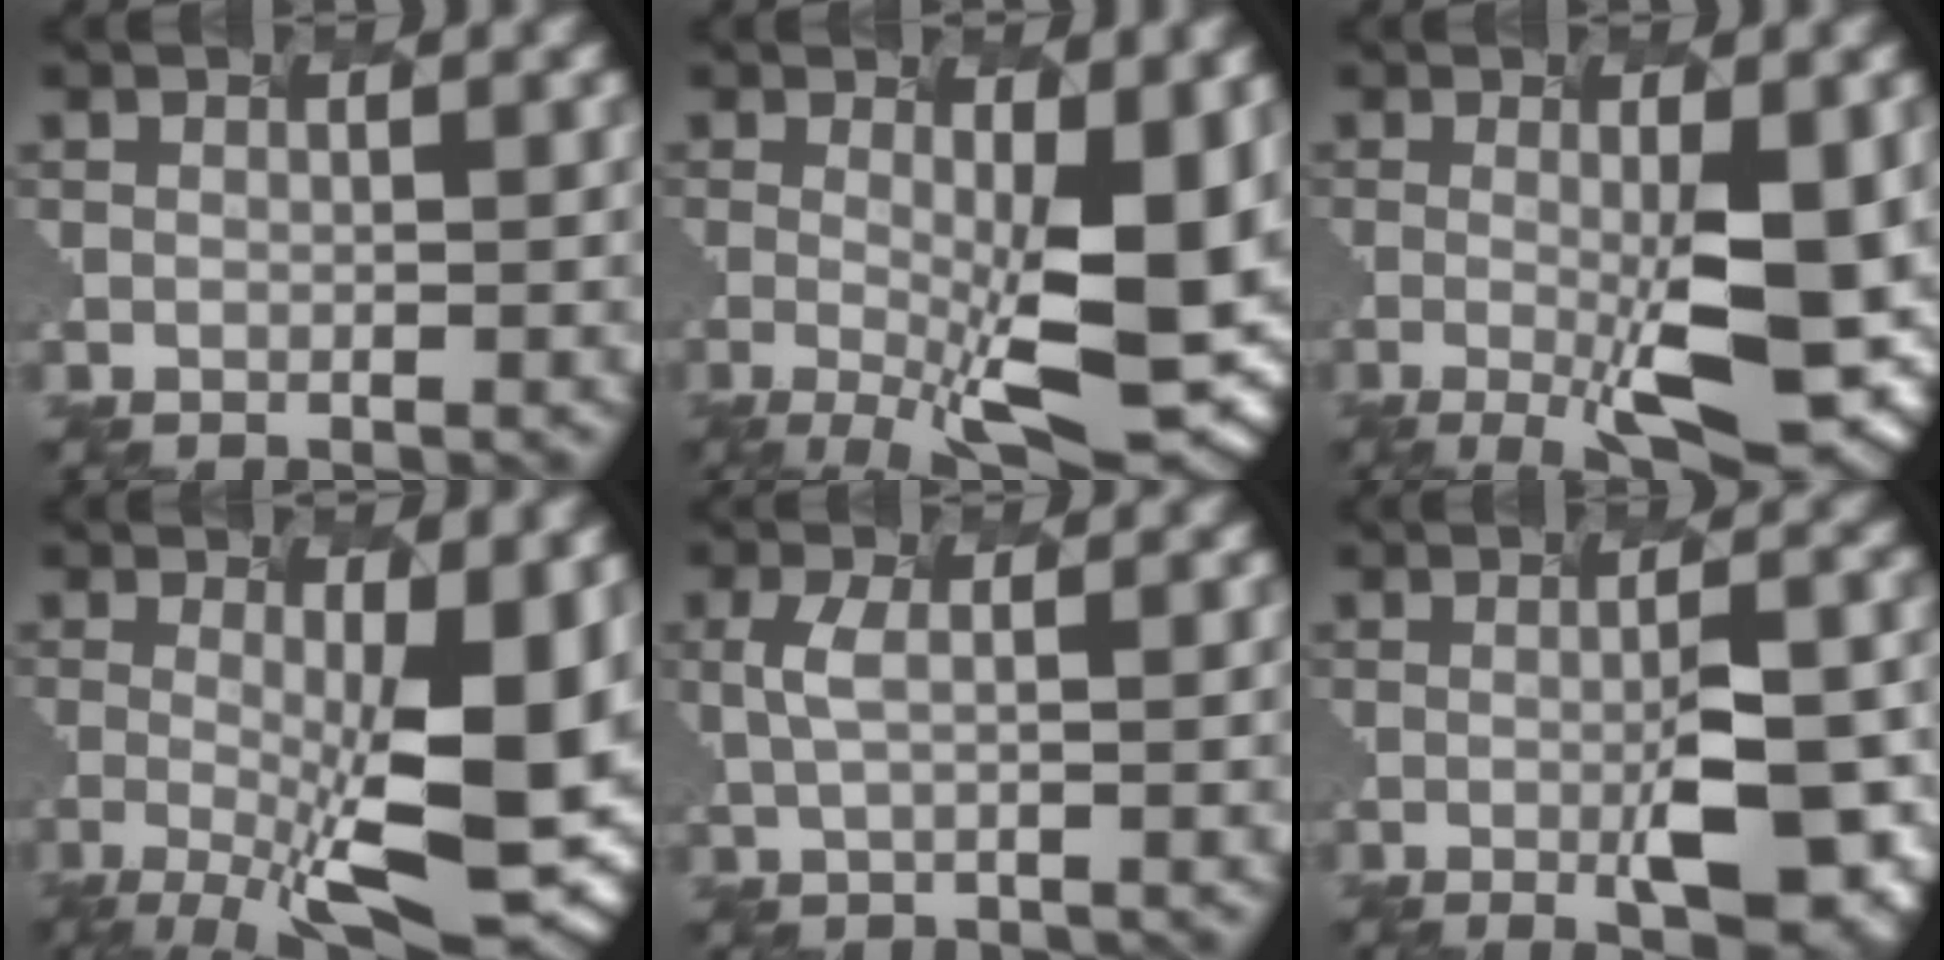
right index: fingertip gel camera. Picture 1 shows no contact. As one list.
[{"total": 10.3, "force": [-1.7, 2.1, 10.0], "torque": [-0.162, -0.026, 0.002]}, {"total": 7.3, "force": [-1.6, 0.7, 7.1], "torque": [-0.129, -0.031, 0.005]}, {"total": 11.4, "force": [-2.0, 2.5, 10.9], "torque": [-0.174, -0.023, -0.005]}, {"total": 1.1, "force": [-0.7, -0.4, 0.8], "torque": [-0.045, -0.007, 0.014]}, {"total": 6.7, "force": [-1.9, 1.3, 6.3], "torque": [-0.106, -0.024, 0.003]}]